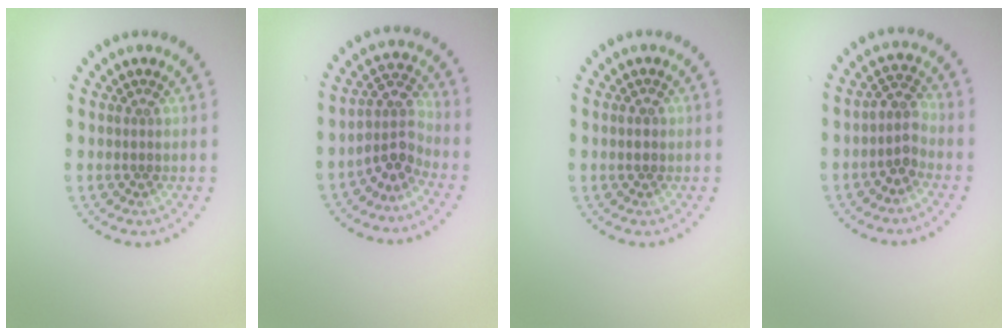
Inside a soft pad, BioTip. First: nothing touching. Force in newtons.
{"total": 3.1, "press": 2.4, "slide": 2.0}
{"total": 1.3, "press": 1.2, "slide": 0.1}
{"total": 2.4, "press": 1.8, "slide": 1.5}